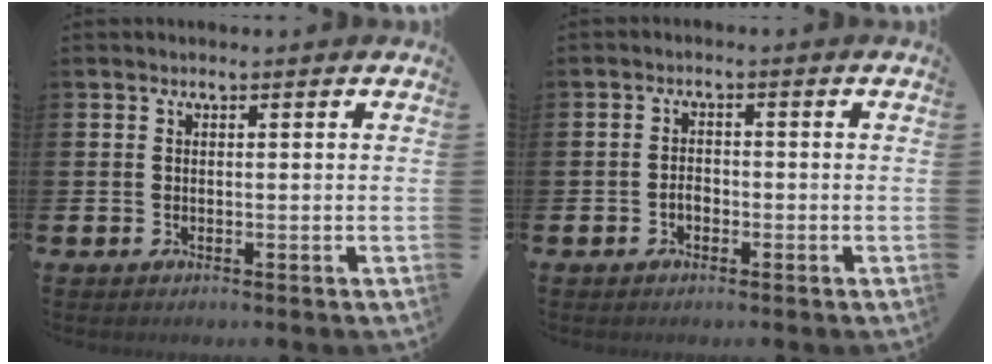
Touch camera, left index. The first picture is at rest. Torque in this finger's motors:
{"motor_torque": [0.05, 0.02, 0.01, 0.02]}